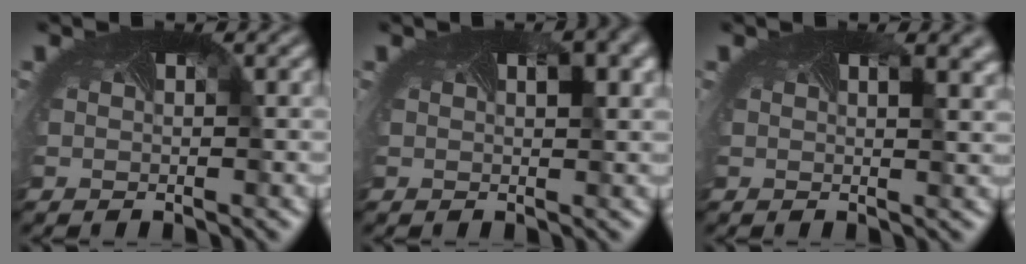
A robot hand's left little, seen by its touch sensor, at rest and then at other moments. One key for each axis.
{"total": 2.8, "fx": 1.1, "fy": 0.9, "fz": 2.4, "tx": -0.027, "ty": 0.001, "tz": 0.014}
{"total": 2.6, "fx": 1.2, "fy": 1.0, "fz": 2.1, "tx": -0.013, "ty": 0.000, "tz": 0.012}